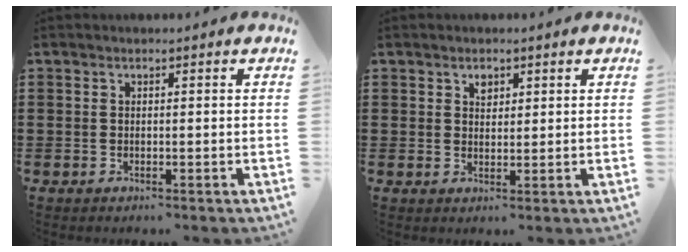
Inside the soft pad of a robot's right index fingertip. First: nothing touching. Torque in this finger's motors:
{"motor_torque": [0.03, -0.02, 0.00, 0.02]}